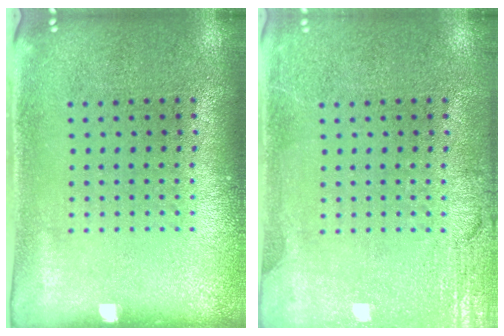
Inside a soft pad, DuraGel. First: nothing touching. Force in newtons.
{"total": 3.0, "press": 3.0, "slide": 0.4}